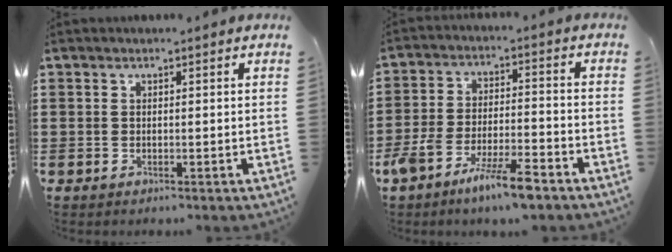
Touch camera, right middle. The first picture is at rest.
{"total": 8.4, "force": [-6.4, 1.3, 5.3], "torque": [-0.116, -0.005, -0.123]}